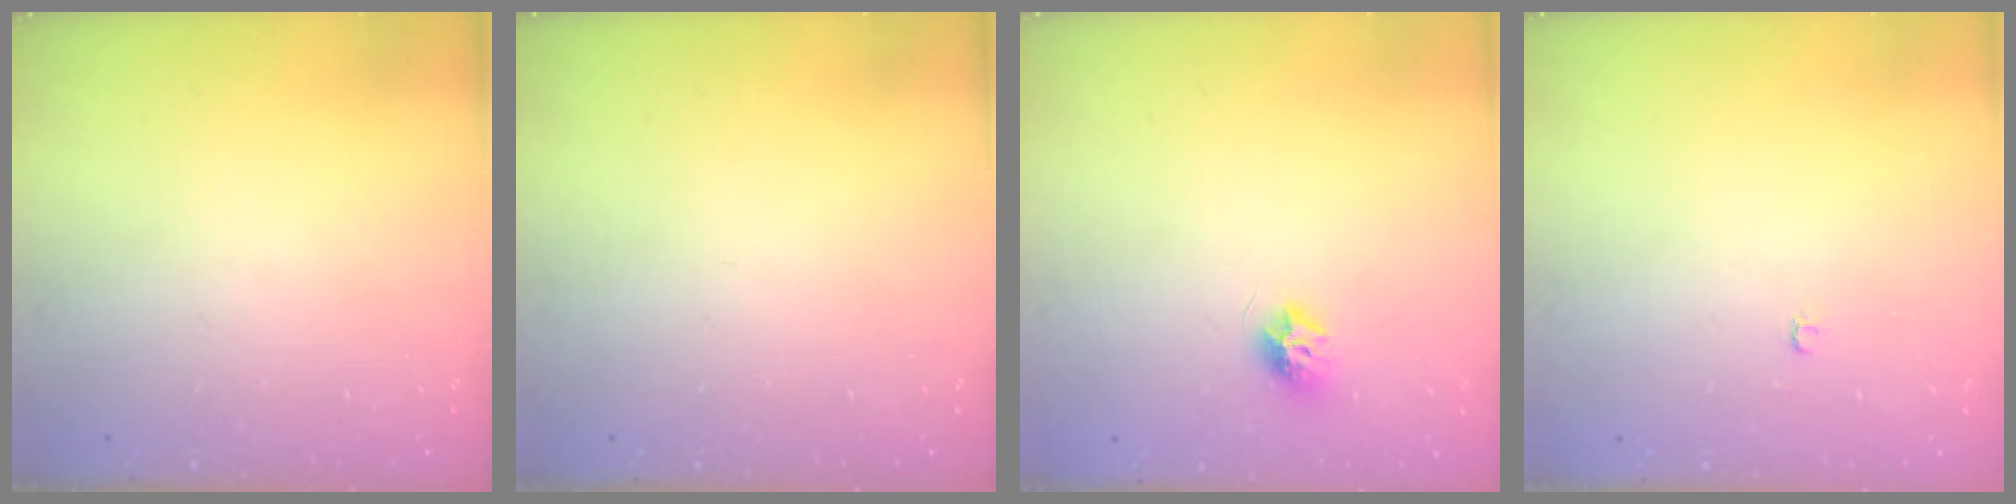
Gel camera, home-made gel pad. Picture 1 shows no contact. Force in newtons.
{"total": 0.0}
{"total": 7.6, "press": 7.6, "slide": 0.2}
{"total": 2.0, "press": 2.0, "slide": 0.4}